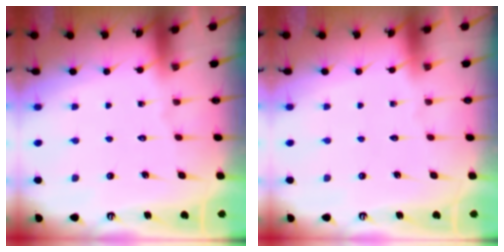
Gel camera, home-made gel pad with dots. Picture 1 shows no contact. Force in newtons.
{"total": 0.0}